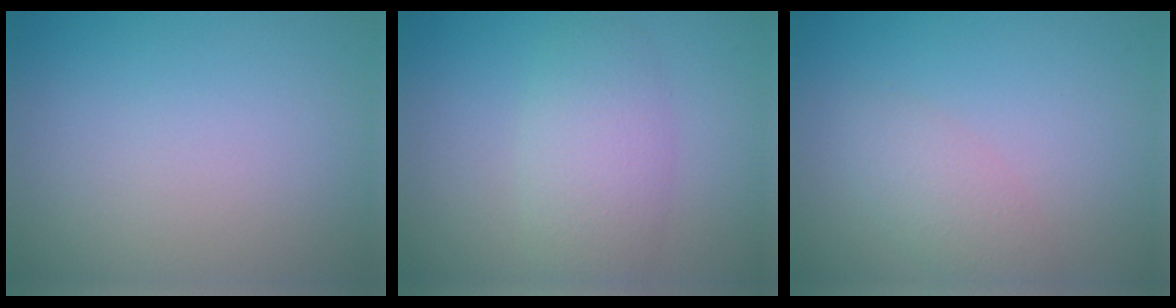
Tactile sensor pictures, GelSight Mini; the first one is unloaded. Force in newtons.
{"total": 4.1, "press": 4.1, "slide": 0.2}
{"total": 2.4, "press": 2.4, "slide": 0.2}